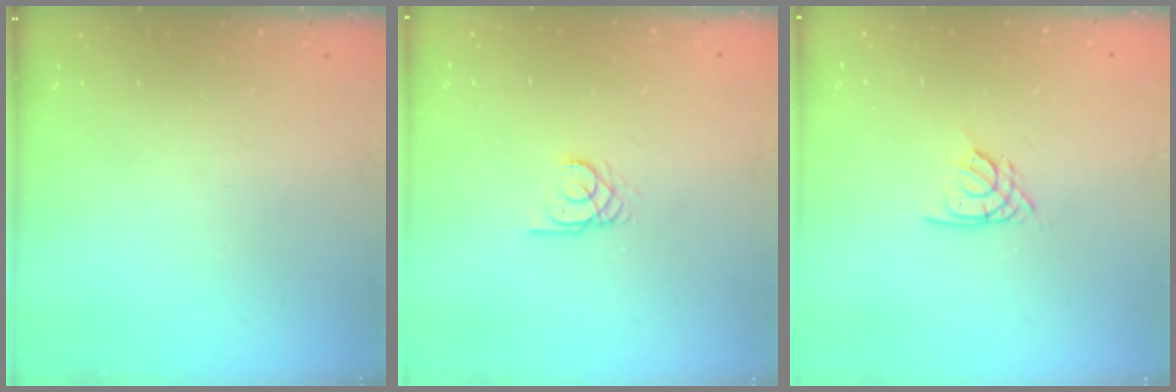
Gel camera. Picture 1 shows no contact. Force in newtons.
{"total": 2.0, "press": 2.0, "slide": 0.2}
{"total": 2.2, "press": 2.1, "slide": 0.5}